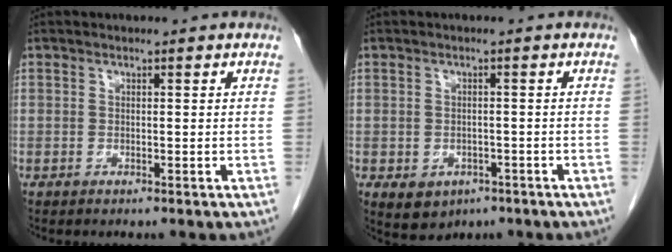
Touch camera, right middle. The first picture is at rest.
{"total": 5.1, "force": [-2.4, 4.0, 2.1], "torque": [-0.029, 0.002, -0.023]}